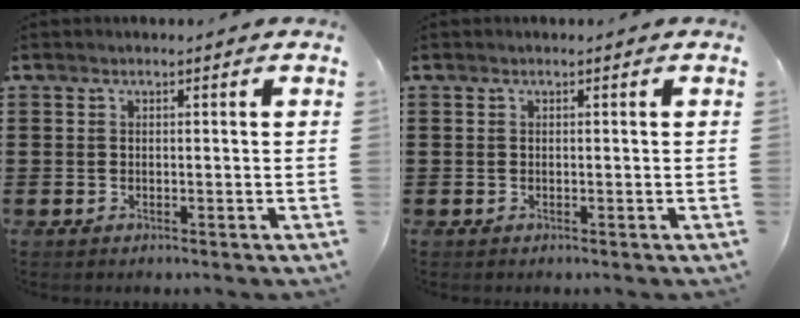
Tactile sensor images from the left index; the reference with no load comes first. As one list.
[{"total": 0.0}]